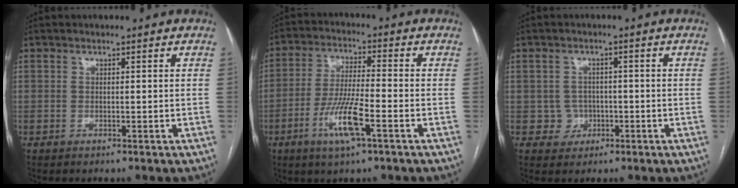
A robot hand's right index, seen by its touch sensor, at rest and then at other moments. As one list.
[{"total": 9.2, "force": [-4.0, 1.0, 8.2], "torque": [-0.166, -0.009, -0.073]}, {"total": 3.1, "force": [-0.7, 3.0, 0.0], "torque": [0.013, 0.011, -0.007]}]